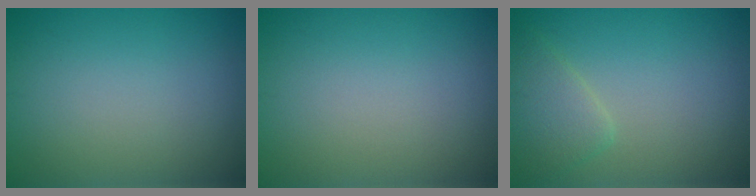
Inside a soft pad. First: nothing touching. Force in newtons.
{"total": 0.0}
{"total": 2.5, "press": 2.5, "slide": 0.2}